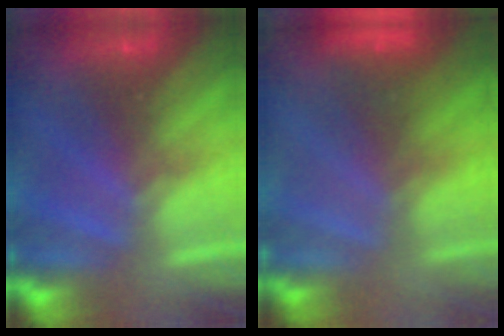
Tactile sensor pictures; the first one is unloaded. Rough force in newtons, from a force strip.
{"total": 2.9}